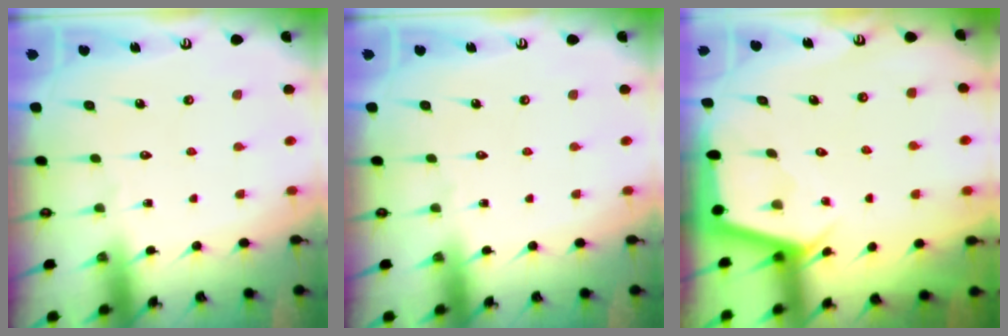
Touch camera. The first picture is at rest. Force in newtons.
{"total": 0.0}
{"total": 2.8, "press": 2.8, "slide": 0.1}